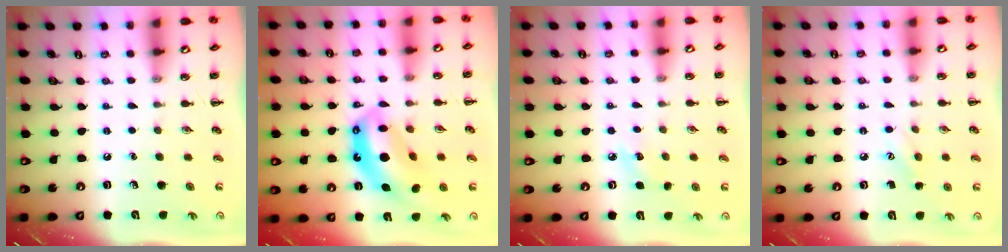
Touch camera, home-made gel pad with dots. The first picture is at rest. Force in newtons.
{"total": 13.3, "press": 12.8, "slide": 3.7}
{"total": 5.0, "press": 4.8, "slide": 1.5}
{"total": 5.6, "press": 5.4, "slide": 1.5}